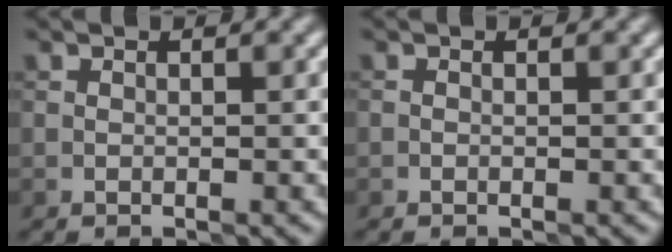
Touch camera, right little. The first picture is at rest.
{"total": 0.0}